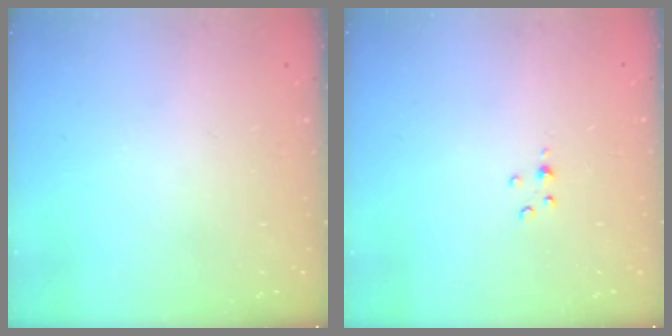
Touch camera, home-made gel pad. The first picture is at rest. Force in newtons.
{"total": 2.2, "press": 2.2, "slide": 0.4}